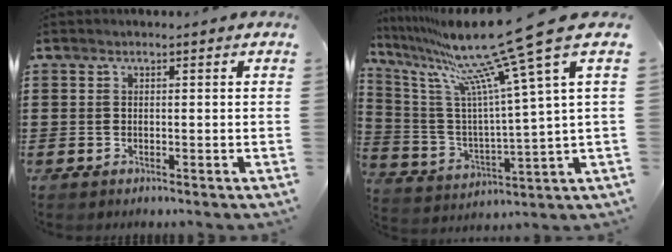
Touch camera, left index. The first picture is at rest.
{"total": 16.3, "force": [11.6, -0.3, 11.4], "torque": [-0.250, -0.076, 0.177]}